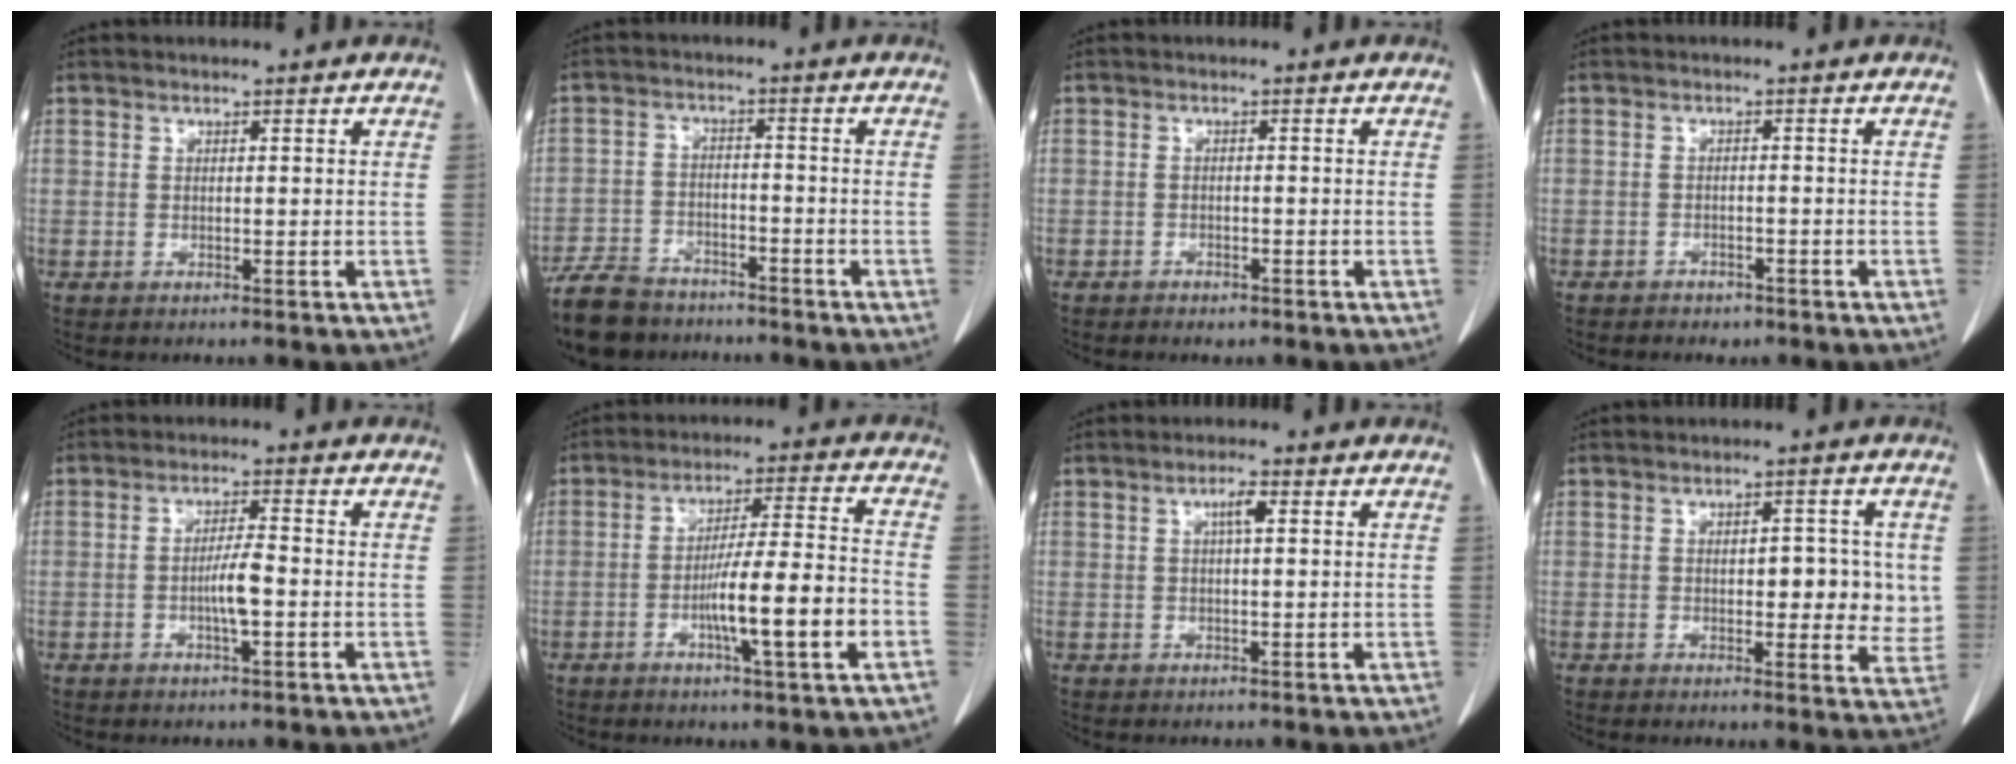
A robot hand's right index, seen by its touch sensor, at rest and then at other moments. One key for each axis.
{"total": 10.4, "fx": -8.6, "fy": 4.7, "fz": 3.5, "tx": -0.069, "ty": -0.011, "tz": -0.144}
{"total": 1.8, "fx": -1.4, "fy": 1.0, "fz": 0.6, "tx": -0.009, "ty": 0.003, "tz": -0.017}
{"total": 2.9, "fx": -2.3, "fy": 1.6, "fz": 0.7, "tx": -0.014, "ty": 0.004, "tz": -0.026}
{"total": 4.2, "fx": -1.0, "fy": 0.4, "fz": 4.1, "tx": -0.077, "ty": -0.001, "tz": -0.018}
{"total": 11.8, "fx": -3.8, "fy": 0.1, "fz": 11.2, "tx": -0.184, "ty": 0.000, "tz": -0.063}
{"total": 2.3, "fx": 0.7, "fy": 0.3, "fz": 2.2, "tx": -0.039, "ty": 0.004, "tz": 0.011}
{"total": 7.5, "fx": 0.7, "fy": 3.4, "fz": 6.6, "tx": -0.071, "ty": -0.001, "tz": 0.010}